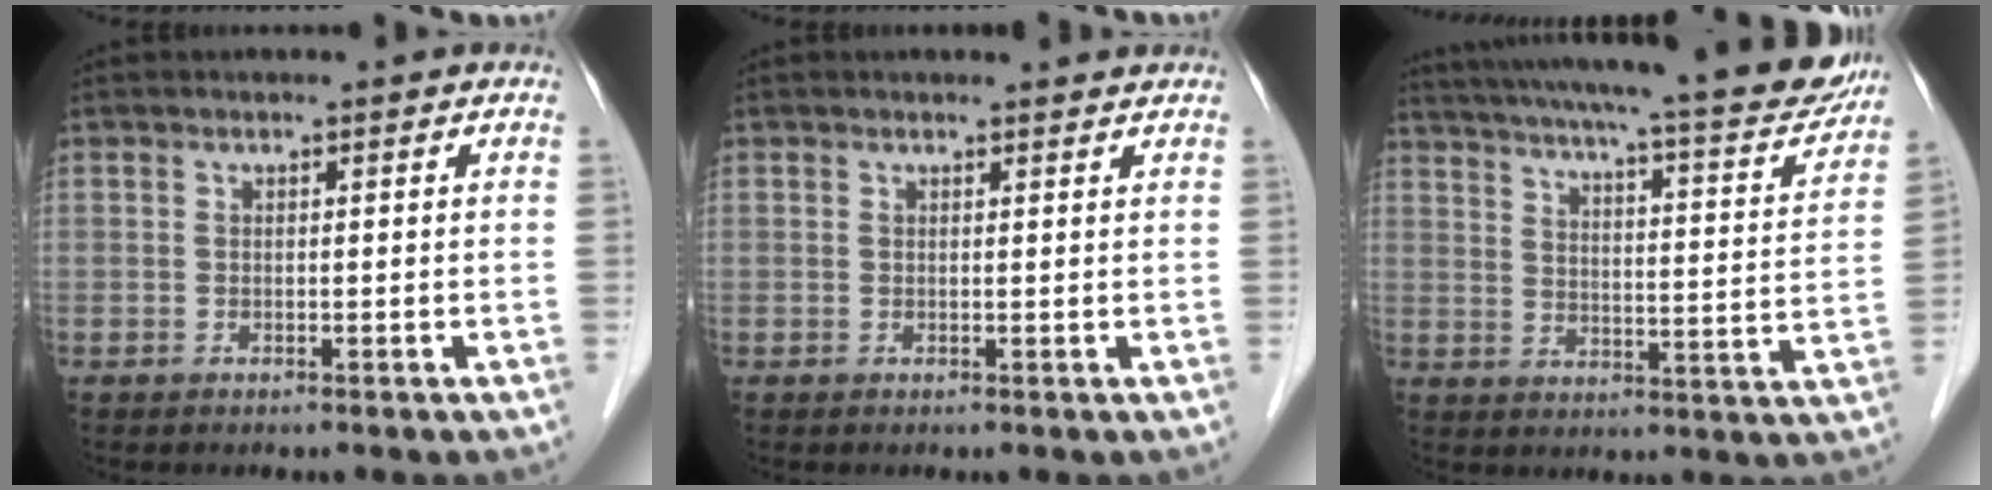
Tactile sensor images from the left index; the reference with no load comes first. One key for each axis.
{"total": 1.6, "fx": 1.6, "fy": 0.0, "fz": 0.1, "tx": -0.009, "ty": -0.004, "tz": 0.018}
{"total": 25.4, "fx": 22.2, "fy": 2.5, "fz": 12.0, "tx": -0.195, "ty": -0.030, "tz": 0.288}